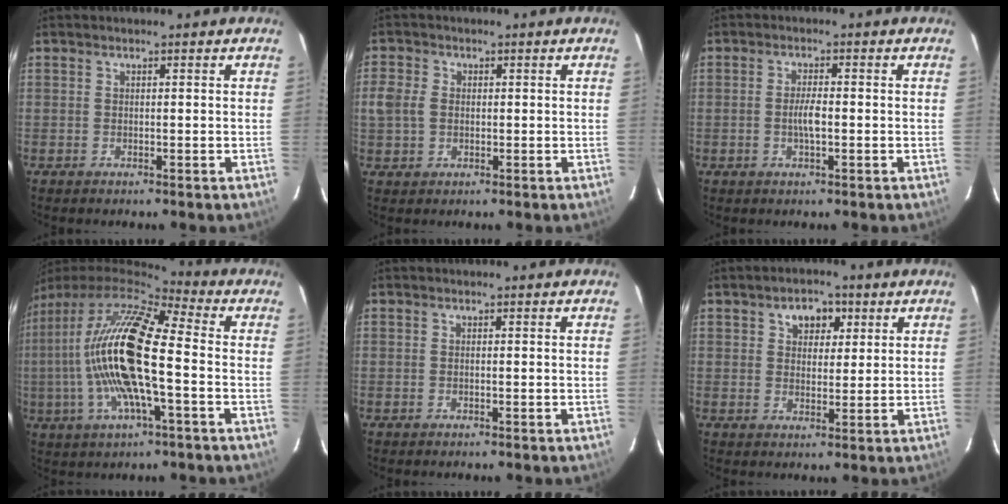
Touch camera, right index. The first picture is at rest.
{"total": 4.4, "force": [0.0, 3.5, 2.6], "torque": [-0.060, 0.007, -0.001]}
{"total": 3.0, "force": [-0.6, 0.7, 2.8], "torque": [-0.052, 0.000, -0.011]}
{"total": 18.7, "force": [-1.3, 3.9, 18.2], "torque": [-0.325, -0.007, -0.035]}
{"total": 0.0}
{"total": 5.3, "force": [2.5, 3.8, 2.8], "torque": [-0.038, 0.012, 0.041]}